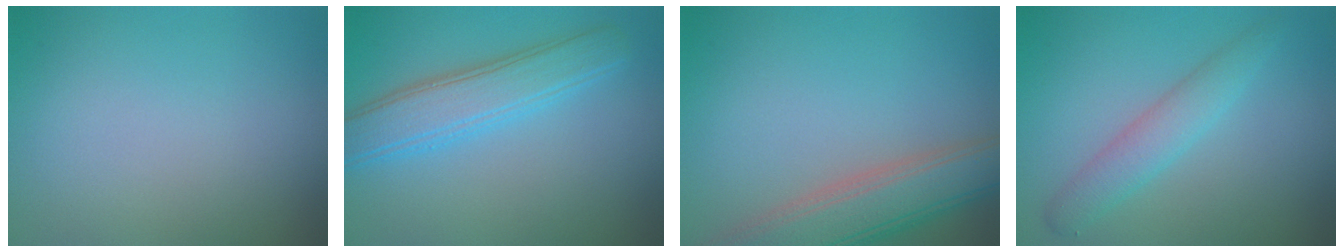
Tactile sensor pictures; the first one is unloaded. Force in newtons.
{"total": 4.5, "press": 4.5, "slide": 0.2}
{"total": 6.2, "press": 6.1, "slide": 0.5}
{"total": 2.8, "press": 2.8, "slide": 0.1}